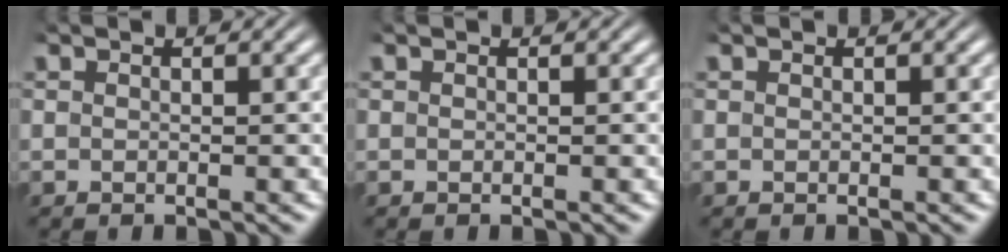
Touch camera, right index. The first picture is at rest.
{"total": 0.0}
{"total": 0.0}